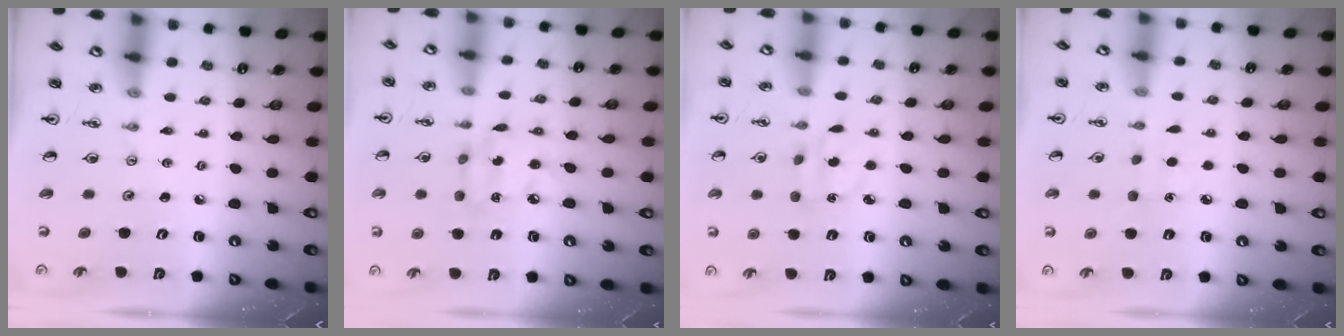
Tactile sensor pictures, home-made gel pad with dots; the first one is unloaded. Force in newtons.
{"total": 8.5, "press": 8.4, "slide": 0.6}
{"total": 3.7, "press": 3.7, "slide": 0.5}
{"total": 4.5, "press": 4.5, "slide": 0.5}